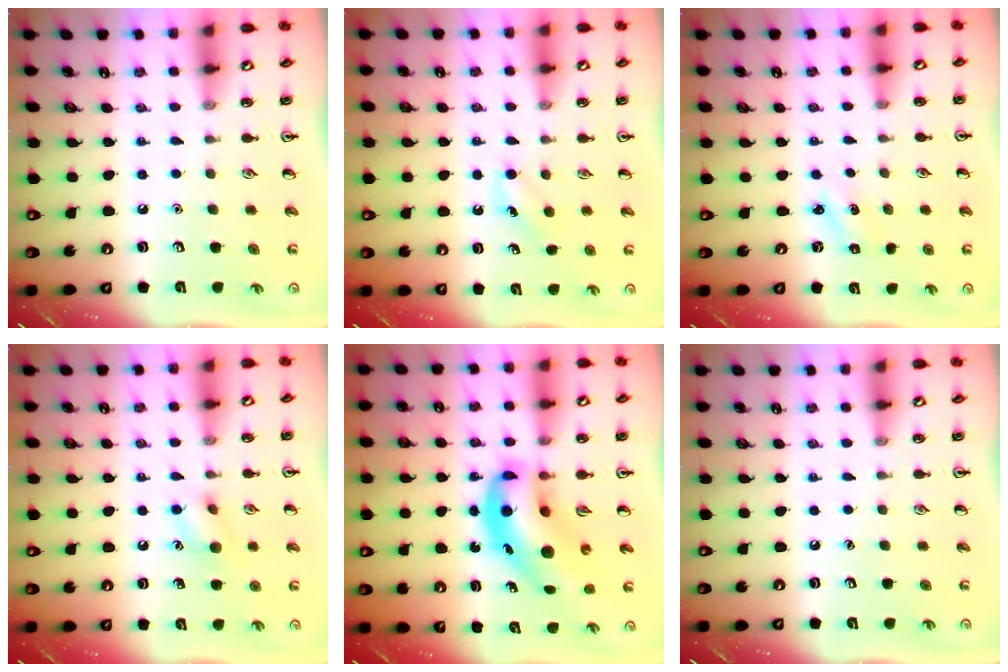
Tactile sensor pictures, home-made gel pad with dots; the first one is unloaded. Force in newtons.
{"total": 3.3, "press": 3.2, "slide": 1.0}
{"total": 1.6, "press": 1.5, "slide": 0.6}
{"total": 8.3, "press": 8.2, "slide": 1.5}
{"total": 13.4, "press": 12.8, "slide": 3.9}
{"total": 0.0}